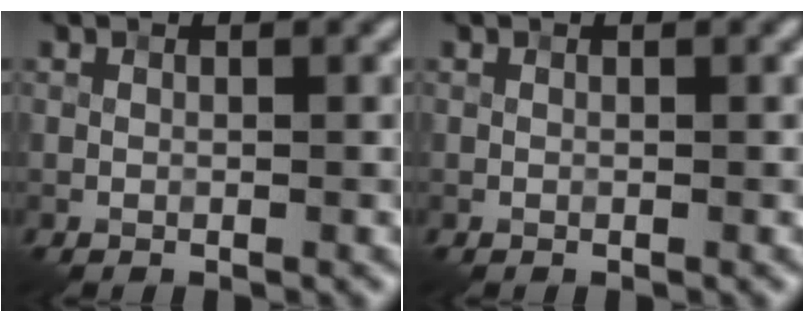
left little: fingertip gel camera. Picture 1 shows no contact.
{"total": 0.0}